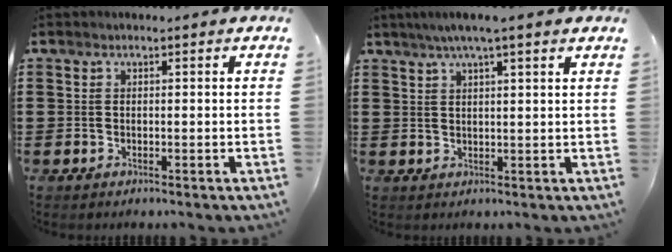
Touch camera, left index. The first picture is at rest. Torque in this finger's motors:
{"motor_torque": [1.52, -0.61, 0.84, 0.21]}